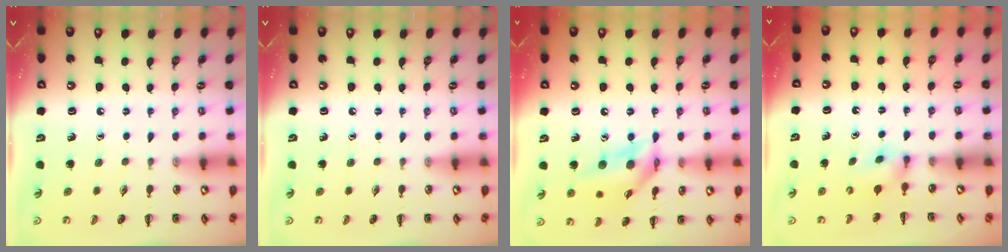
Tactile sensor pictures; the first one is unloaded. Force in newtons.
{"total": 0.0}
{"total": 15.3, "press": 15.0, "slide": 3.1}
{"total": 3.6, "press": 3.4, "slide": 1.1}